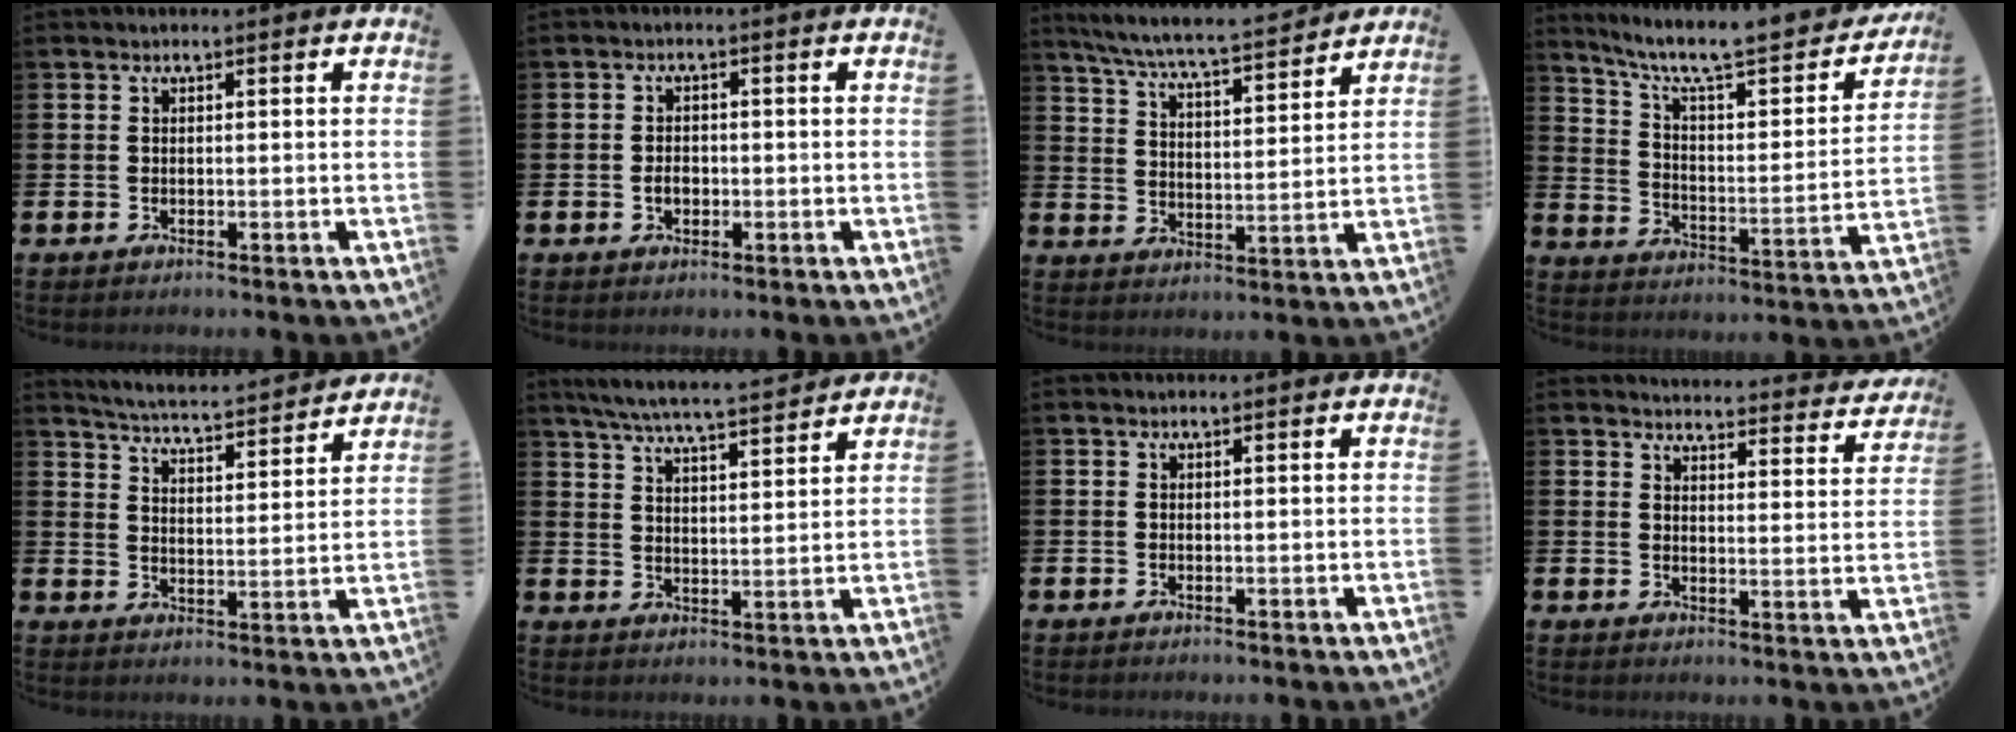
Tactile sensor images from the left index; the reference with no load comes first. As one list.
[{"total": 2.0, "force": [-0.4, 1.4, 1.3], "torque": [-0.013, 0.000, -0.013]}, {"total": 6.9, "force": [6.5, 0.1, 2.3], "torque": [-0.073, -0.045, 0.112]}, {"total": 8.8, "force": [7.2, 2.0, 4.7], "torque": [-0.109, -0.057, 0.112]}, {"total": 4.9, "force": [4.8, -0.1, 0.7], "torque": [-0.035, -0.043, 0.079]}, {"total": 6.3, "force": [6.1, 0.1, 1.9], "torque": [-0.052, -0.040, 0.105]}, {"total": 0.0}, {"total": 3.9, "force": [3.9, 0.4, 0.4], "torque": [-0.008, -0.037, 0.063]}]